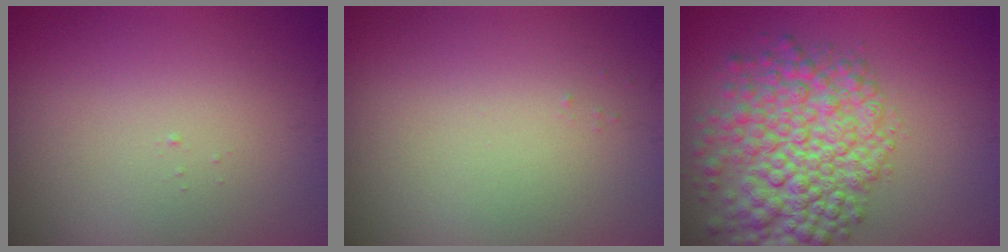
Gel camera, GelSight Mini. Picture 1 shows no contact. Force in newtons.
{"total": 0.0}
{"total": 8.2, "press": 8.2, "slide": 0.2}